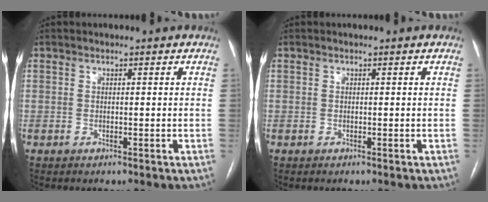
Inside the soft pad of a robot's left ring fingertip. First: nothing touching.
{"total": 0.0}